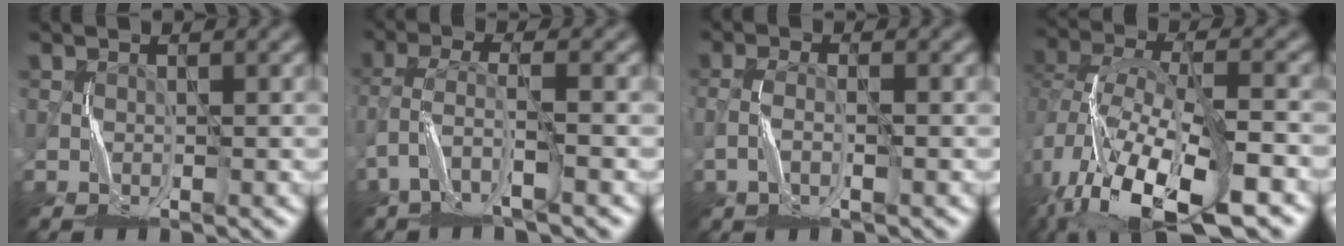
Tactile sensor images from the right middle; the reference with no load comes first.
{"total": 3.5, "force": [-2.1, 0.9, 2.7], "torque": [-0.074, 0.000, -0.046]}
{"total": 2.0, "force": [-0.8, 0.6, 1.7], "torque": [-0.045, 0.004, -0.020]}
{"total": 13.6, "force": [-7.5, 6.0, 9.6], "torque": [-0.206, -0.017, -0.117]}